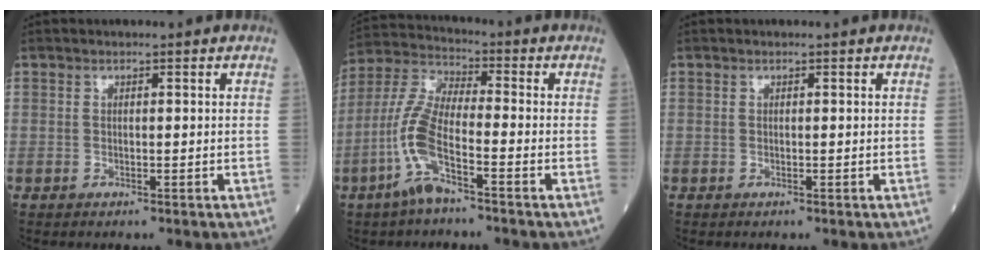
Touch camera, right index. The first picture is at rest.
{"total": 9.4, "force": [-4.5, 1.8, 8.1], "torque": [-0.188, 0.000, -0.097]}
{"total": 0.0}